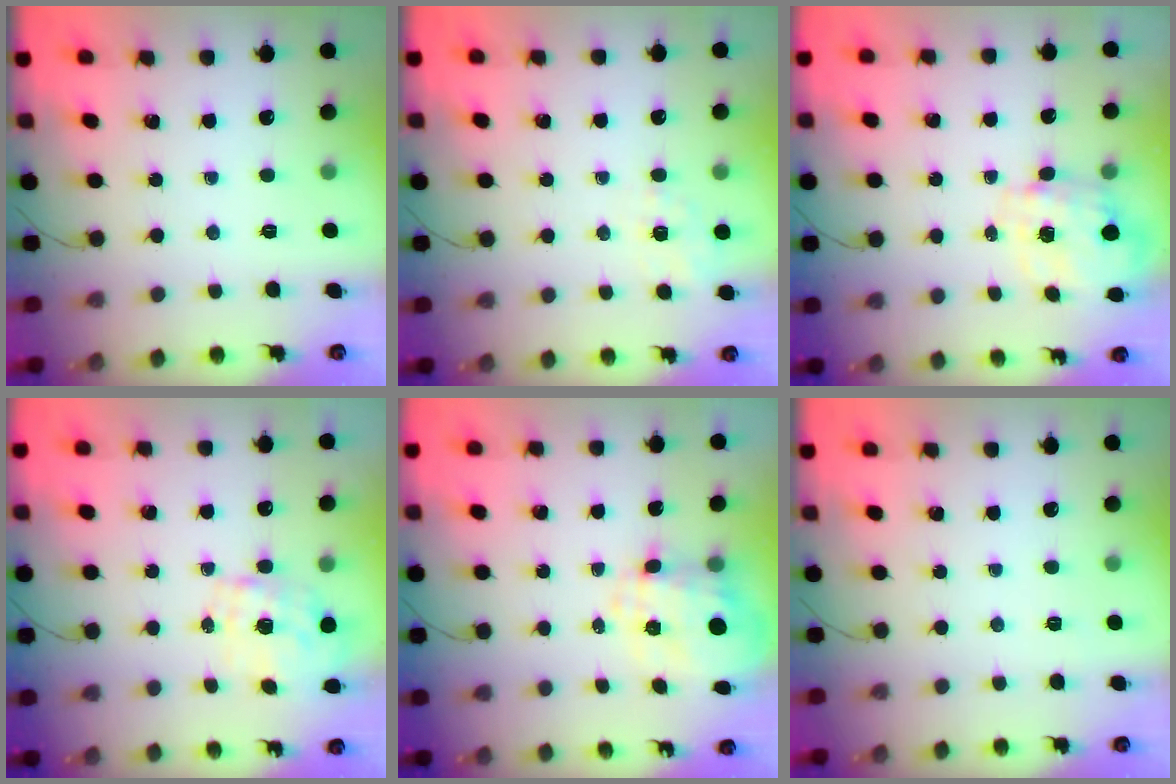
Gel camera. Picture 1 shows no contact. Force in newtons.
{"total": 1.4, "press": 0.4, "slide": 1.4}
{"total": 2.7, "press": 2.5, "slide": 1.0}
{"total": 1.6, "press": 1.4, "slide": 0.8}
{"total": 7.3, "press": 7.1, "slide": 1.5}
{"total": 2.4, "press": 2.1, "slide": 1.2}